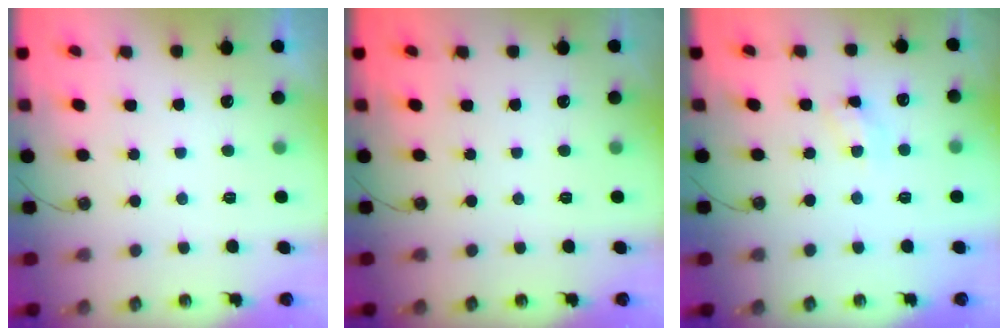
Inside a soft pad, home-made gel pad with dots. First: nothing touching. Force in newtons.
{"total": 0.0}
{"total": 3.7, "press": 3.7, "slide": 0.5}